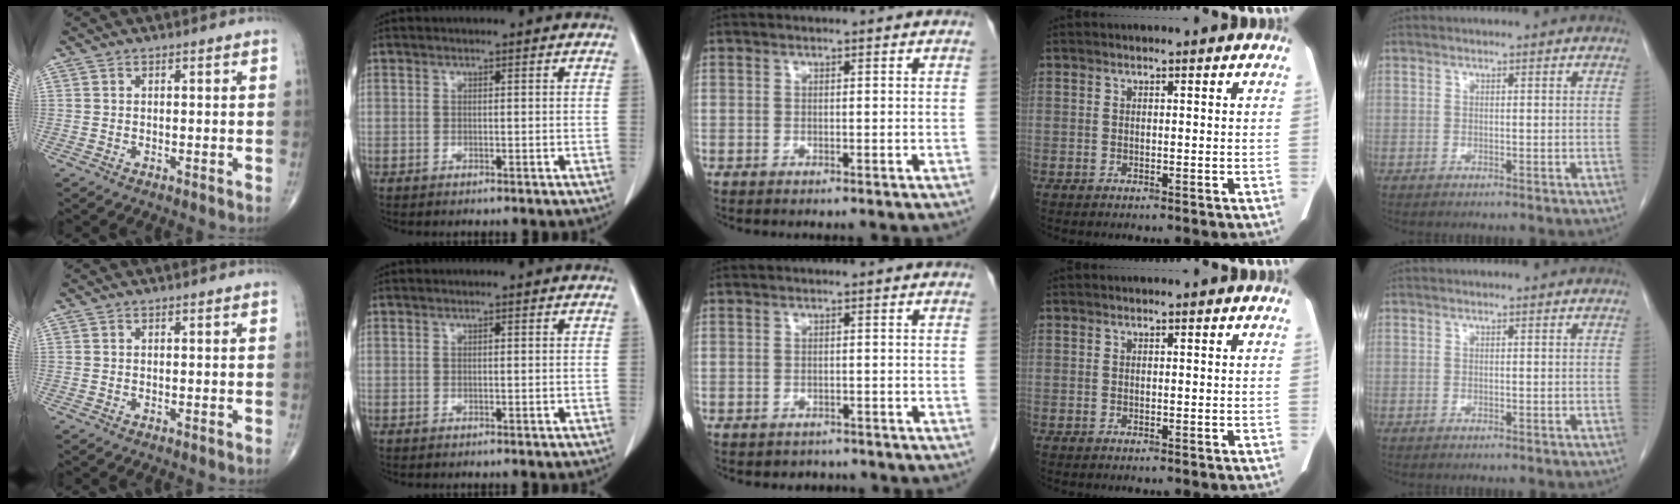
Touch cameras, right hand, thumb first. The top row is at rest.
{"middle": {"total": 2.1, "force": [-1.7, 1.0, -0.3], "torque": [-0.002, 0.000, -0.029]}}